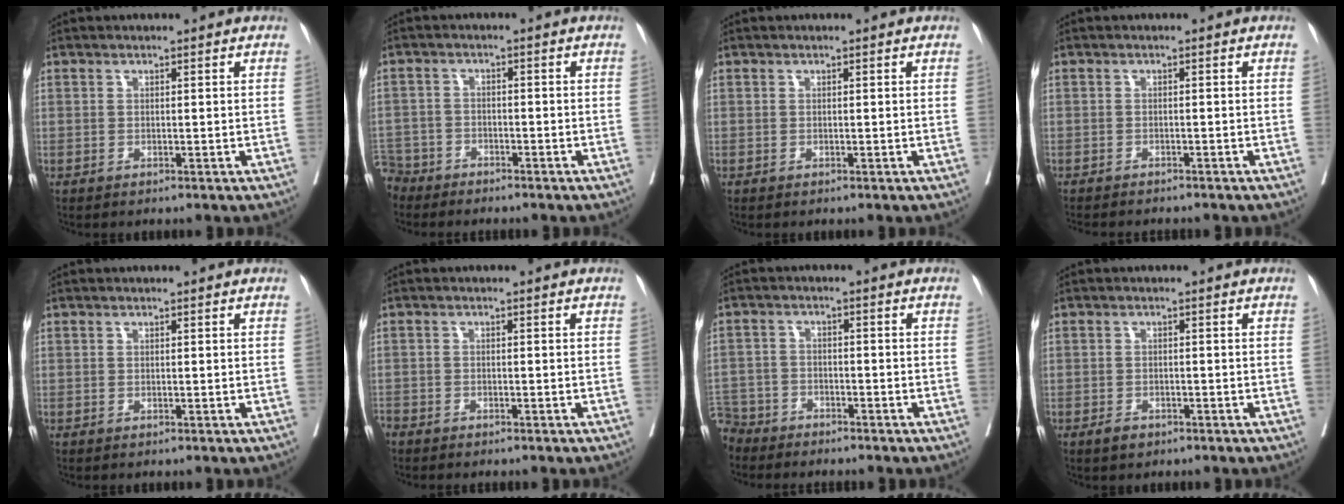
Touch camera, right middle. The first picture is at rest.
{"total": 5.8, "force": [-4.9, 2.9, -0.7], "torque": [0.013, -0.002, -0.100]}
{"total": 0.0}
{"total": 6.9, "force": [-6.2, 1.2, 2.6], "torque": [-0.028, -0.006, -0.084]}
{"total": 0.0}
{"total": 2.7, "force": [-2.4, 1.0, 0.8], "torque": [-0.011, -0.003, -0.043]}
{"total": 6.8, "force": [-6.1, 3.2, -0.1], "torque": [-0.002, -0.005, -0.114]}
{"total": 1.9, "force": [-1.3, 1.0, 0.9], "torque": [-0.015, 0.002, -0.017]}